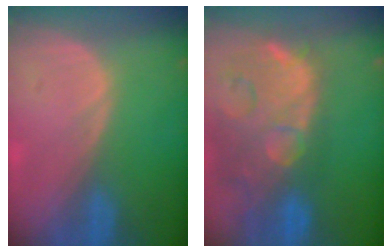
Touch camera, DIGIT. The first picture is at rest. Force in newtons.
{"total": 14.8, "press": 11.9, "slide": 8.9}